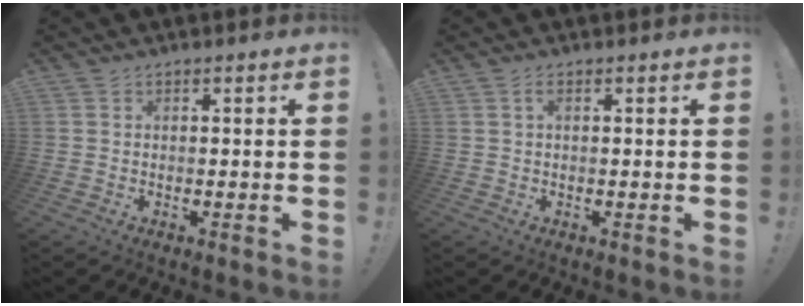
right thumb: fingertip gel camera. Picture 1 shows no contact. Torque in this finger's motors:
{"motor_torque": [0.19, -0.28, 0.05, 0.24, -0.01]}